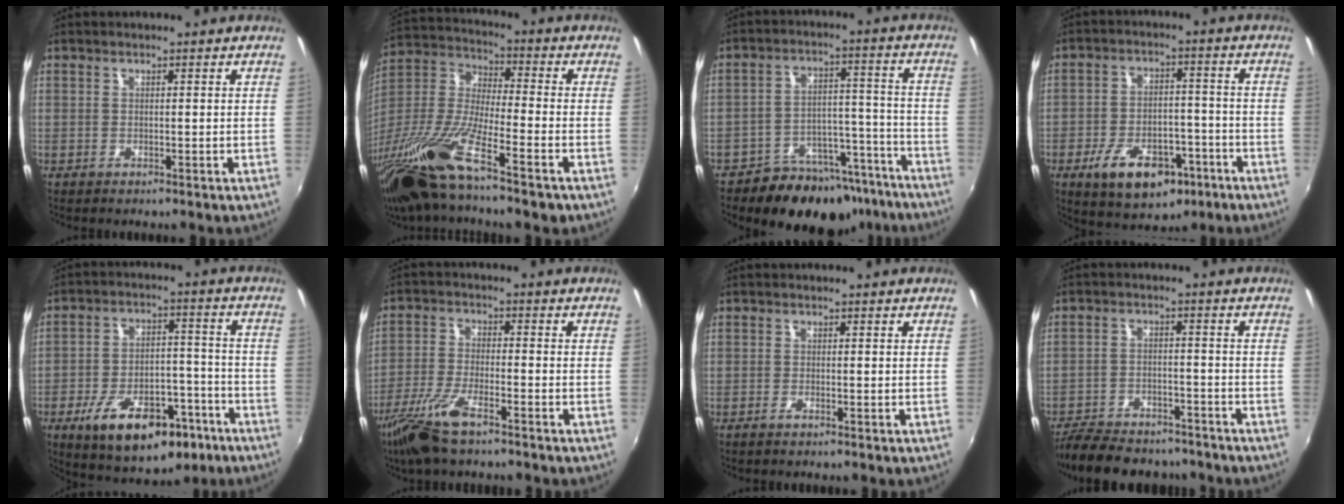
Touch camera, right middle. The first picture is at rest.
{"total": 20.3, "force": [-13.4, 3.3, 15.0], "torque": [-0.305, -0.038, -0.261]}
{"total": 17.0, "force": [-13.6, 8.8, 5.2], "torque": [-0.088, 0.047, -0.172]}
{"total": 13.6, "force": [-7.4, 7.5, 8.6], "torque": [-0.171, 0.002, -0.105]}
{"total": 17.8, "force": [-10.1, 8.8, 11.7], "torque": [-0.210, 0.007, -0.140]}
{"total": 9.4, "force": [-6.5, 2.3, 6.5], "torque": [-0.150, -0.016, -0.130]}
{"total": 0.9, "force": [-0.7, 0.0, 0.6], "torque": [-0.014, -0.003, -0.015]}
{"total": 14.9, "force": [-12.6, 5.4, 5.9], "torque": [-0.138, -0.007, -0.184]}